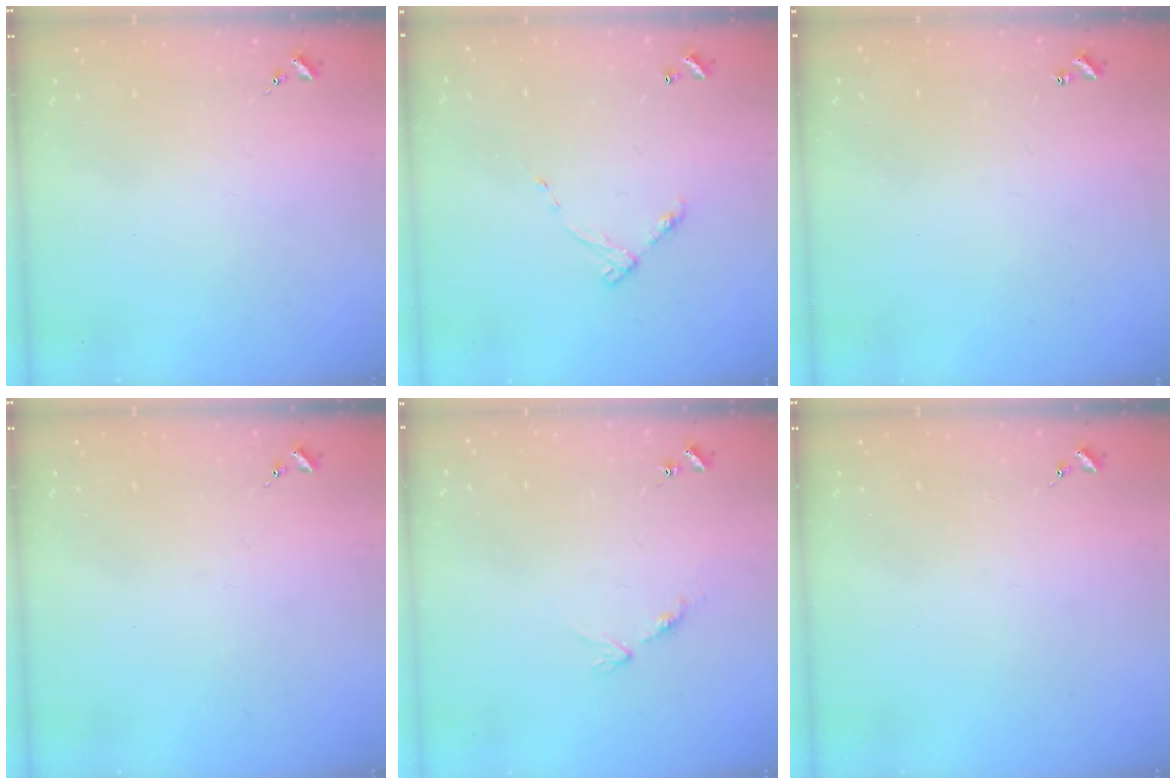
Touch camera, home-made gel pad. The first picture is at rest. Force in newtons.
{"total": 5.9, "press": 5.9, "slide": 0.4}
{"total": 1.0, "press": 1.0, "slide": 0.2}
{"total": 0.0}
{"total": 7.8, "press": 7.8, "slide": 0.6}
{"total": 0.0}